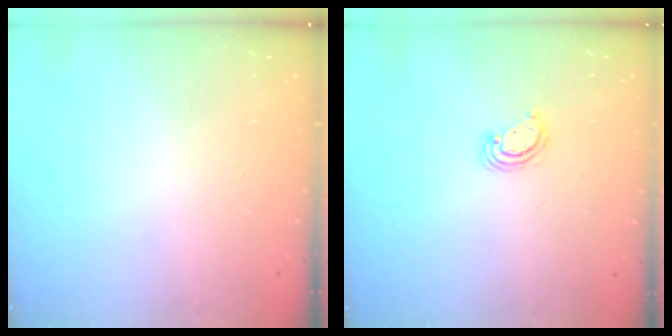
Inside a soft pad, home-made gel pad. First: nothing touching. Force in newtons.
{"total": 2.9, "press": 2.9, "slide": 0.3}